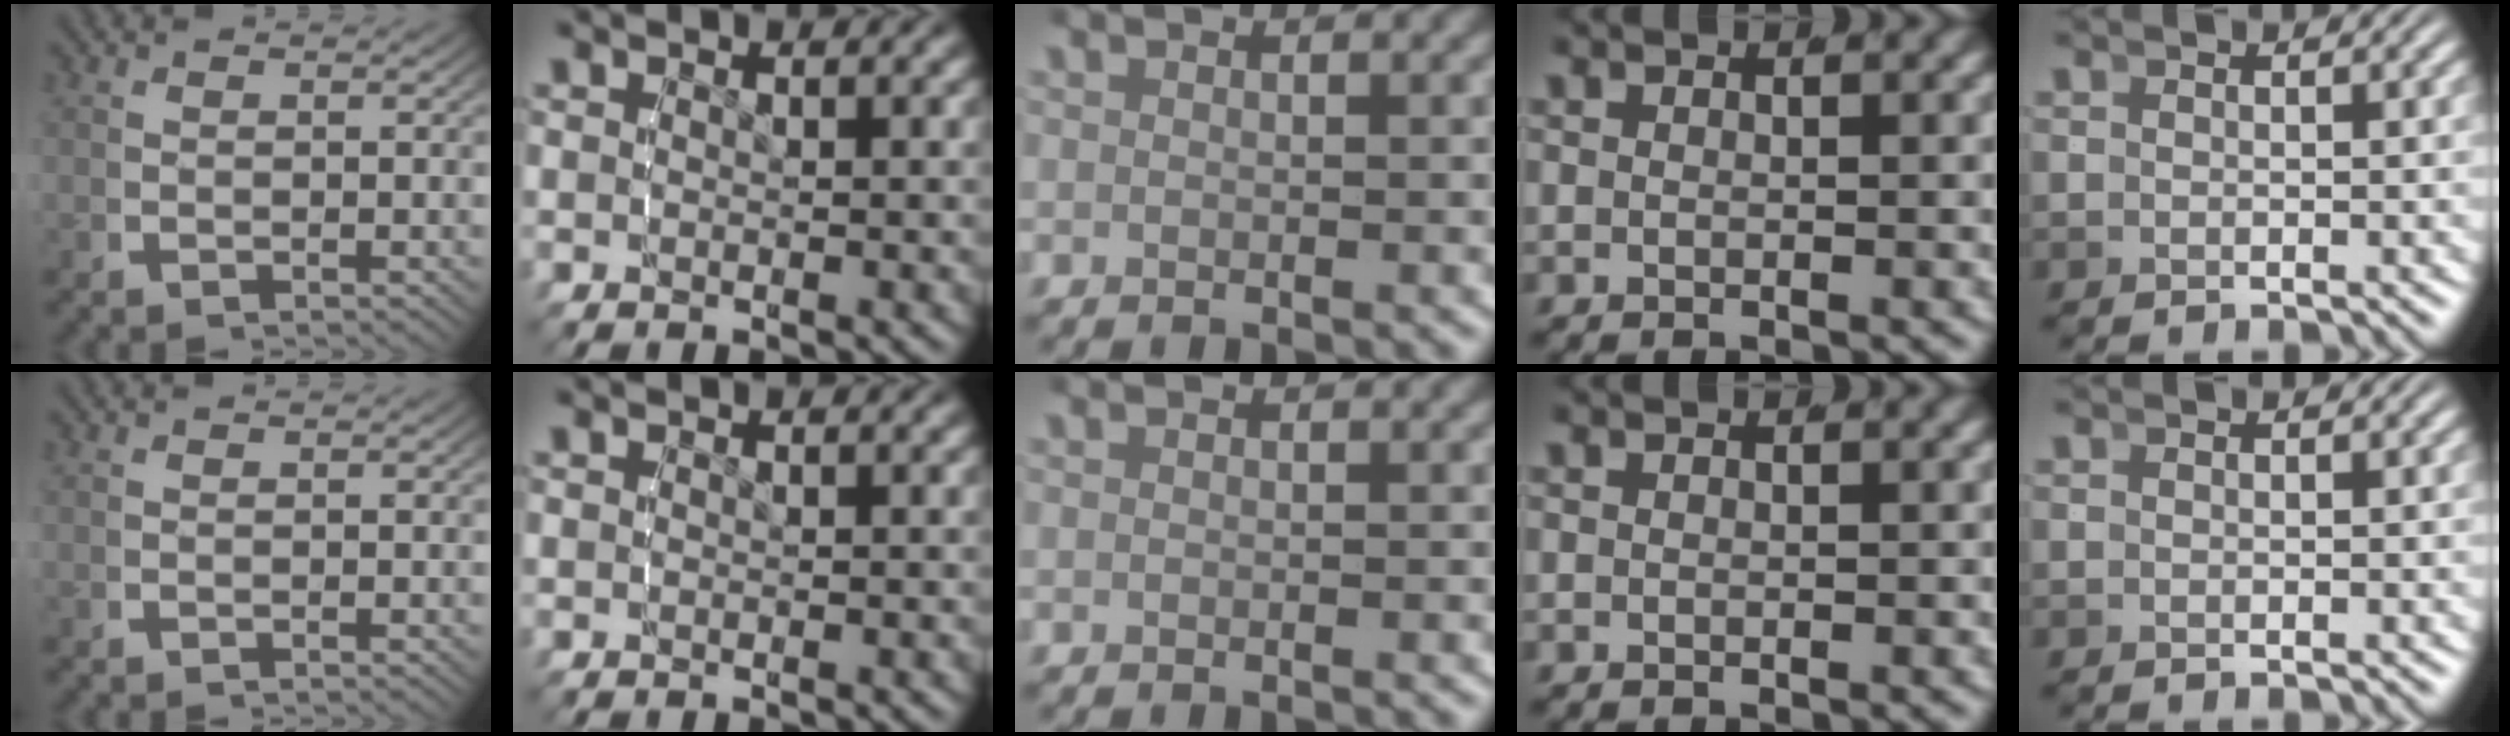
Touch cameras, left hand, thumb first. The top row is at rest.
{}